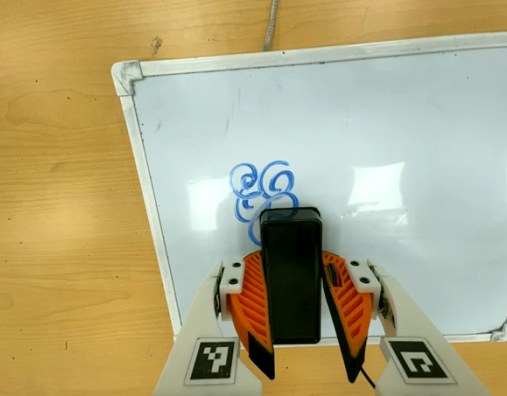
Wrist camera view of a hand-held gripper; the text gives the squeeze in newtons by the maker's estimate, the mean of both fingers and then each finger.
{"total": 11.9, "left": 13.1, "right": 10.6}